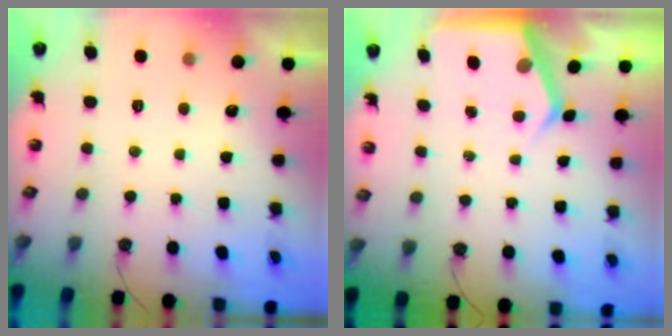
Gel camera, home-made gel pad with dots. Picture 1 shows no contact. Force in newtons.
{"total": 4.3, "press": 4.3, "slide": 0.5}